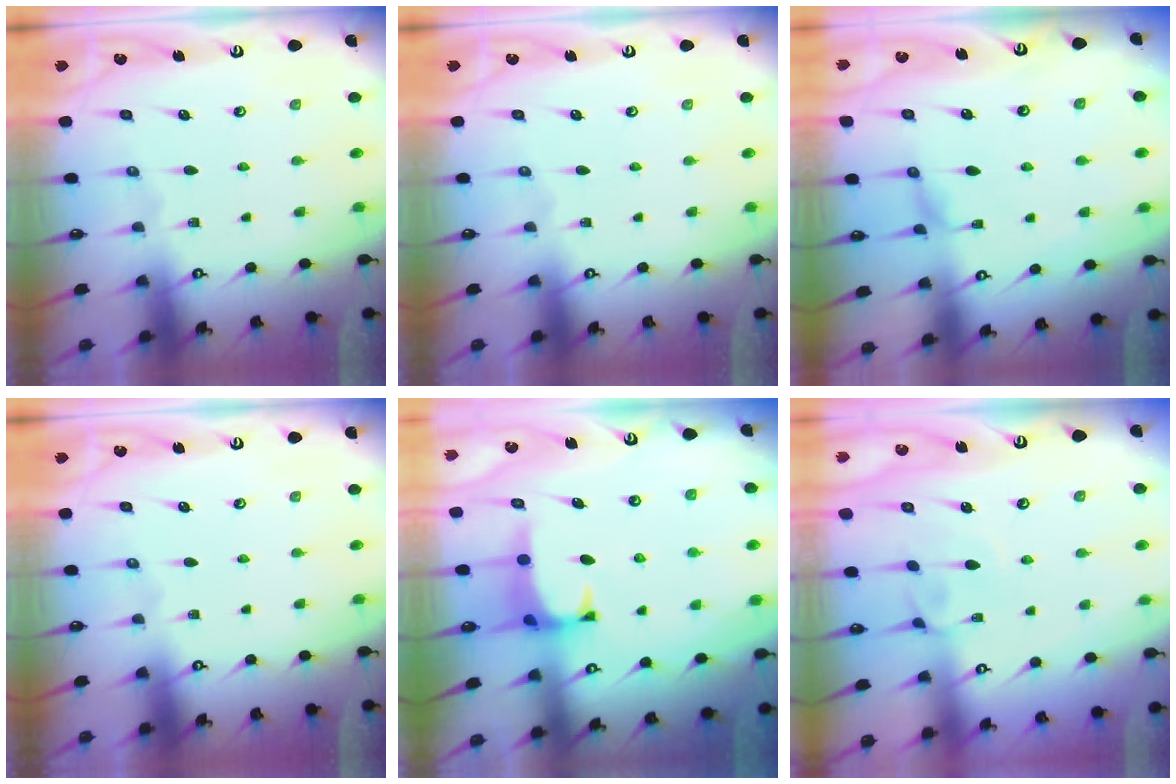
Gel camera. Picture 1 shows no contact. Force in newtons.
{"total": 0.0}
{"total": 1.2, "press": 1.2, "slide": 0.4}
{"total": 0.0}
{"total": 1.1, "press": 0.9, "slide": 0.6}
{"total": 3.9, "press": 3.9, "slide": 0.1}